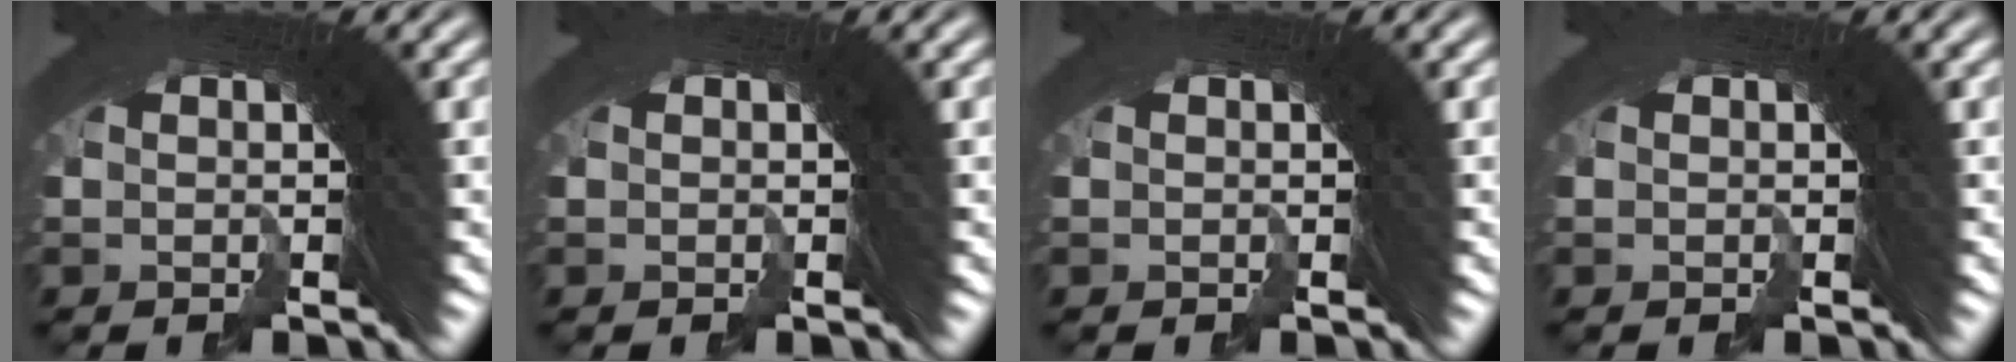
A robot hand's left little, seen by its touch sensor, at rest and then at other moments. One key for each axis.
{"total": 0.0}
{"total": 0.0}
{"total": 0.0}